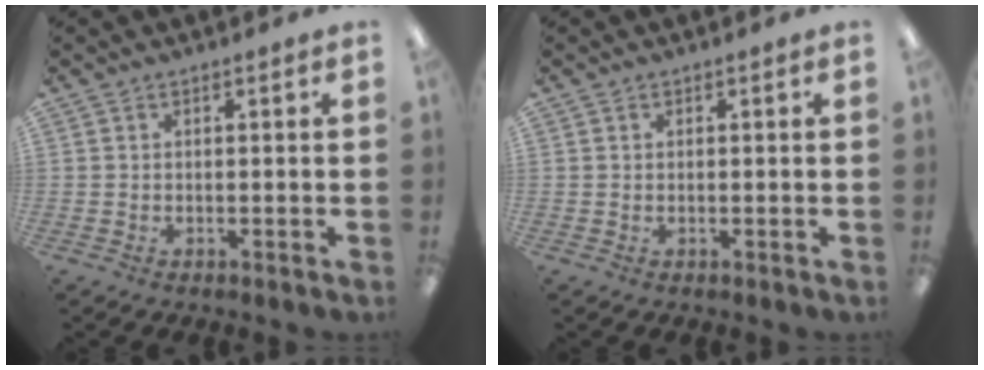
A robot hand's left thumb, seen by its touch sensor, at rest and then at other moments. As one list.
[{"total": 0.0}]